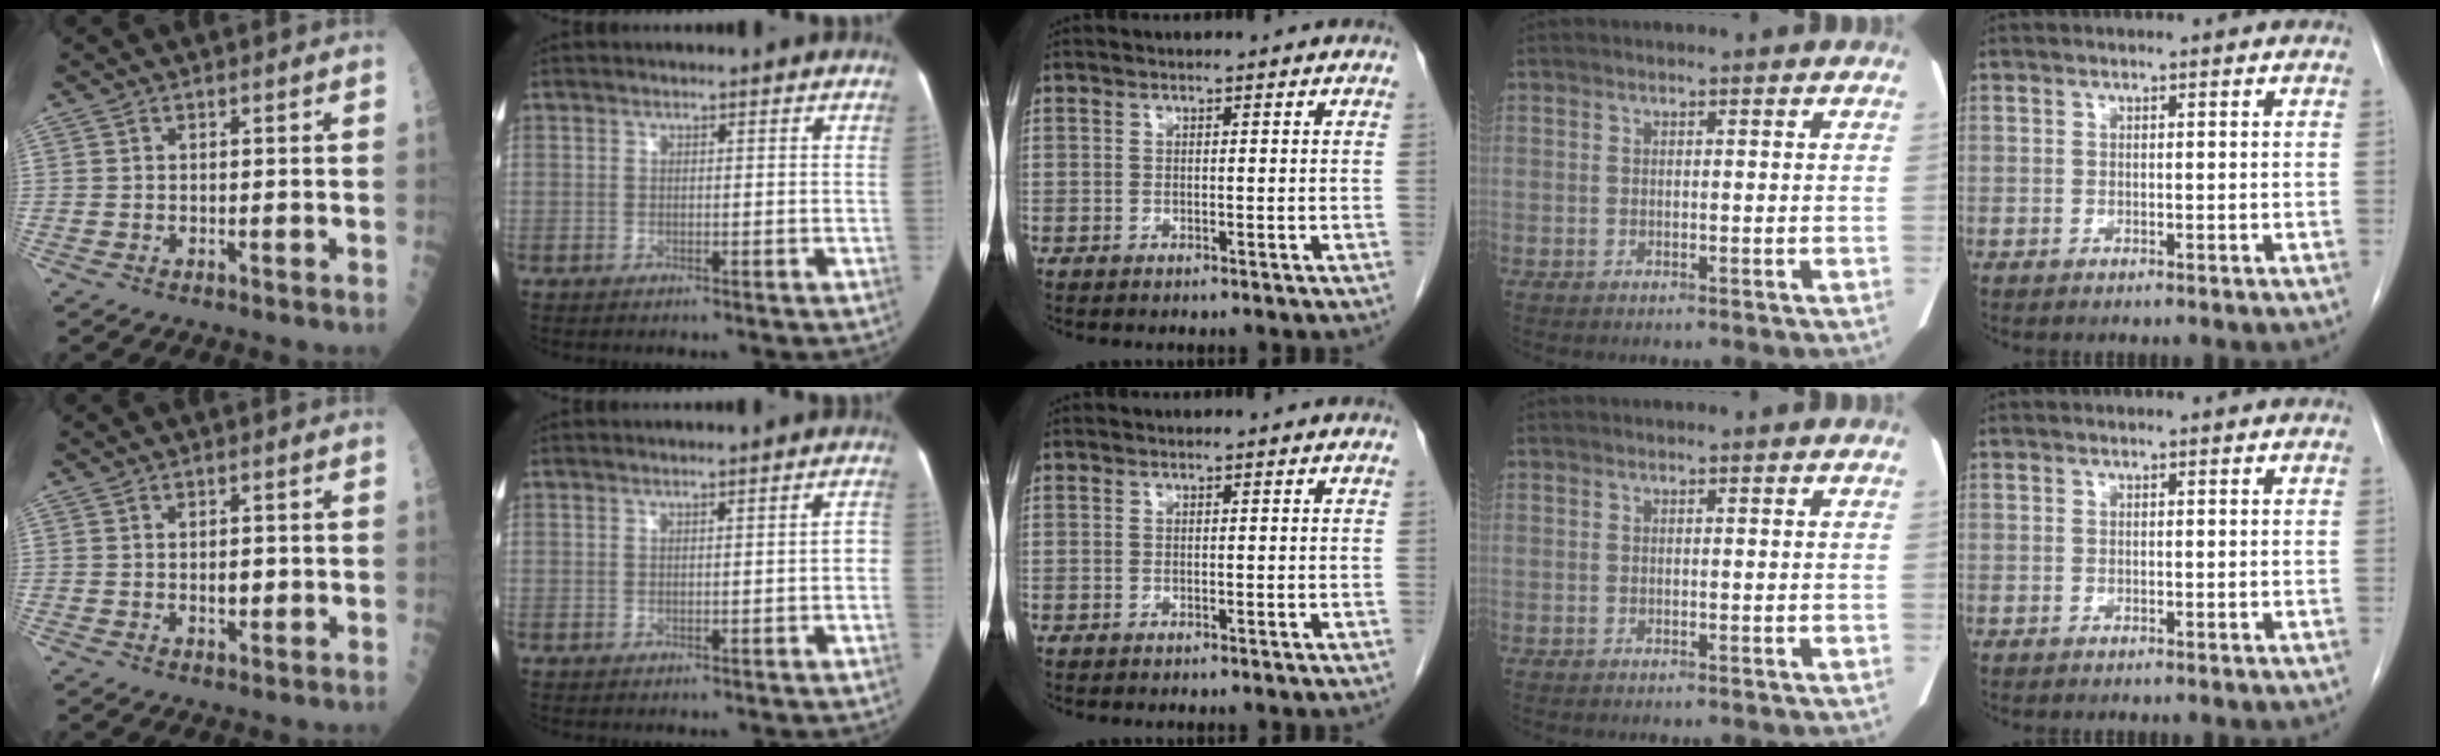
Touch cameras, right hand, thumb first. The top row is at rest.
{"thumb": {"total": 2.3, "force": [0.0, 1.3, 1.8], "torque": [-0.019, -0.001, 0.002]}, "index": {"total": 1.9, "force": [-0.4, 0.4, 1.8], "torque": [-0.015, 0.007, -0.003]}}